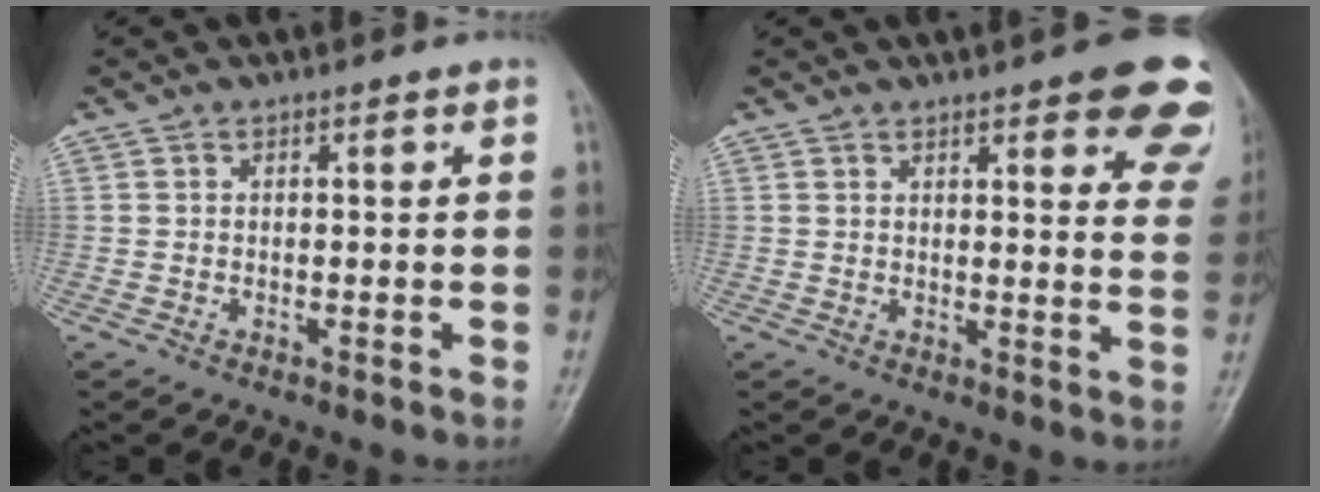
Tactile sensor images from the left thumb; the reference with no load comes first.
{"total": 14.7, "force": [9.3, 4.3, 10.6], "torque": [-0.094, -0.036, 0.094]}